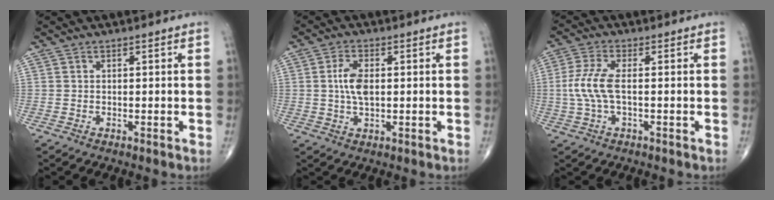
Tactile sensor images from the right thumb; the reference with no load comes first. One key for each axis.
{"total": 5.4, "fx": 0.4, "fy": 2.7, "fz": 4.6, "tx": -0.095, "ty": 0.003, "tz": 0.007}
{"total": 6.9, "fx": -0.2, "fy": 2.5, "fz": 6.4, "tx": -0.164, "ty": 0.008, "tz": -0.007}